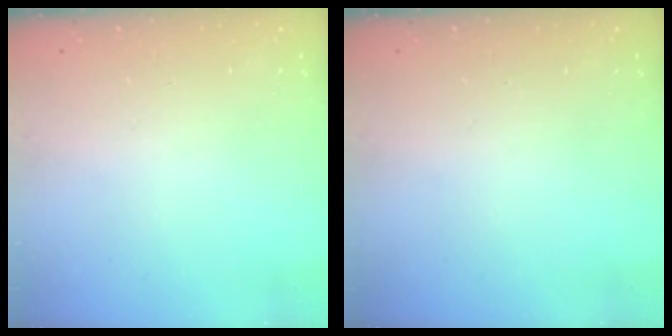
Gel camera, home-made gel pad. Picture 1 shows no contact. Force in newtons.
{"total": 0.0}